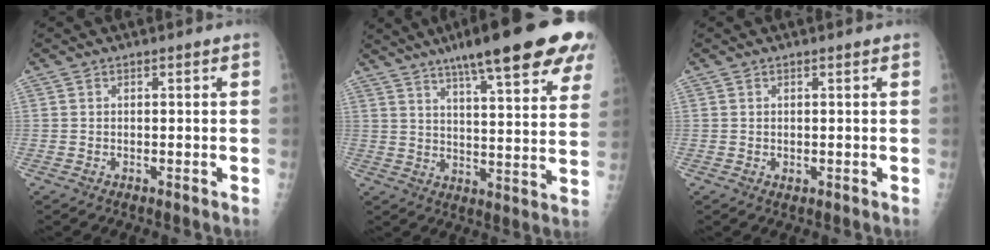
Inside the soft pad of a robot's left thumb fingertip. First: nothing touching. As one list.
[{"total": 24.1, "force": [15.8, 4.5, 17.6], "torque": [-0.232, -0.035, 0.214]}, {"total": 0.8, "force": [0.3, 0.5, 0.6], "torque": [-0.009, -0.003, 0.006]}]